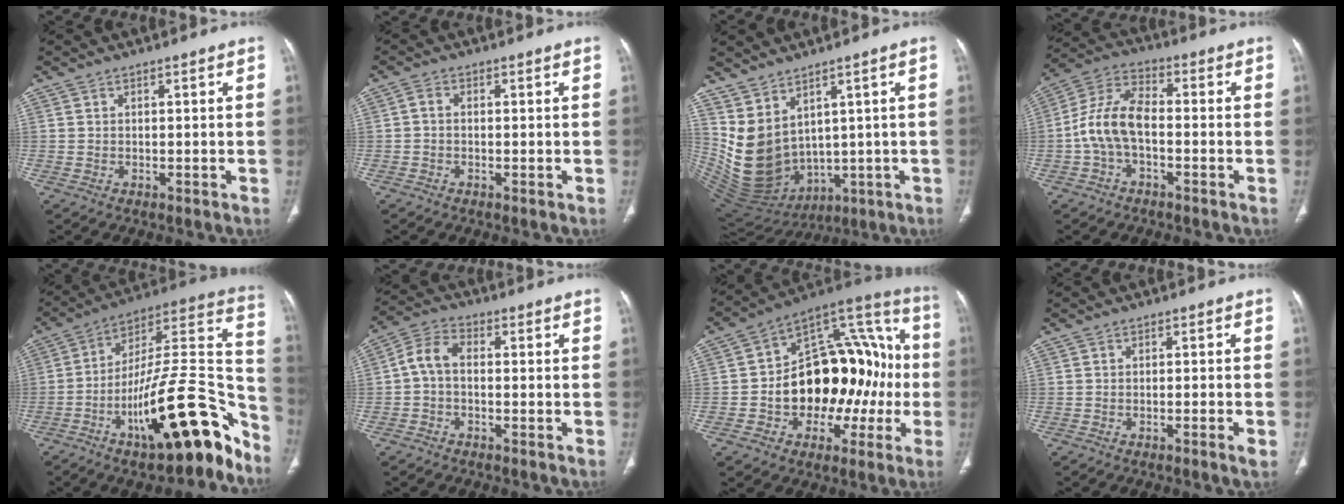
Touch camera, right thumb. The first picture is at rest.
{"total": 1.4, "force": [-0.2, 1.0, 1.0], "torque": [-0.015, 0.003, -0.007]}
{"total": 13.8, "force": [2.9, 9.7, 9.3], "torque": [-0.159, -0.027, 0.101]}
{"total": 9.8, "force": [-1.9, 5.4, 8.0], "torque": [-0.161, 0.035, -0.045]}
{"total": 26.7, "force": [-14.2, 8.4, 20.9], "torque": [-0.249, 0.105, -0.224]}
{"total": 5.5, "force": [-0.6, 3.5, 4.3], "torque": [-0.082, 0.022, -0.022]}
{"total": 25.3, "force": [-2.6, 16.4, 19.2], "torque": [-0.231, 0.057, -0.030]}
{"total": 2.0, "force": [-0.8, 0.1, 1.8], "torque": [-0.038, -0.003, -0.015]}